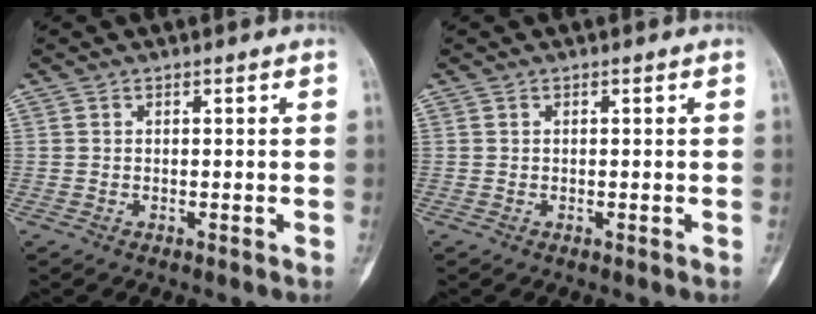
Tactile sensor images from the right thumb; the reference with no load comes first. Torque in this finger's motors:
{"motor_torque": [-0.20, 0.13, 0.03, 0.07, 0.04]}